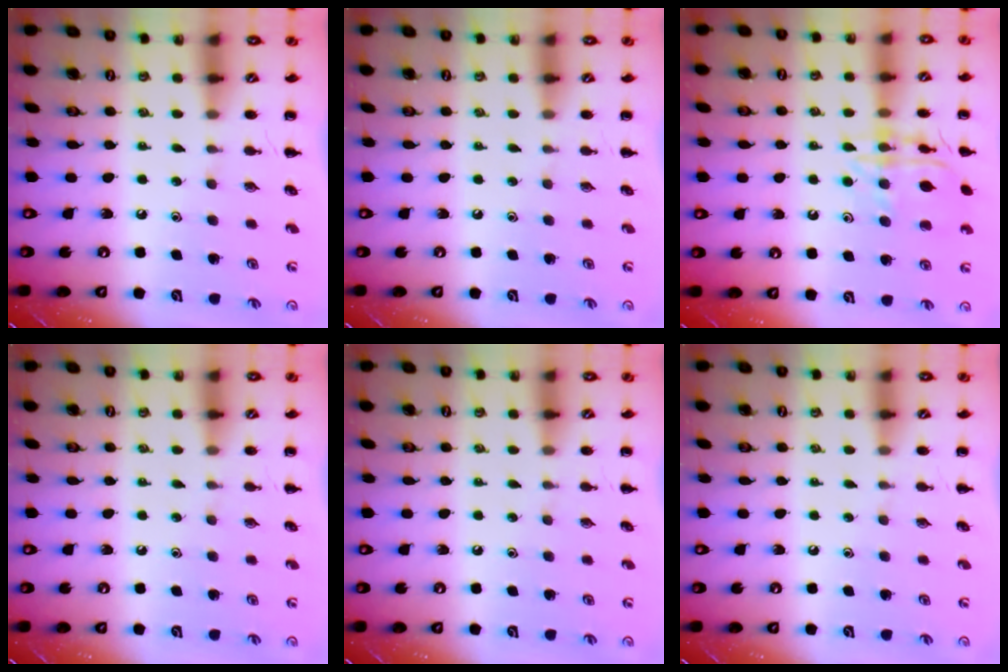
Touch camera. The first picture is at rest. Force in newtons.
{"total": 0.0}
{"total": 14.8, "press": 14.8, "slide": 0.8}
{"total": 0.0}
{"total": 0.0}
{"total": 0.0}